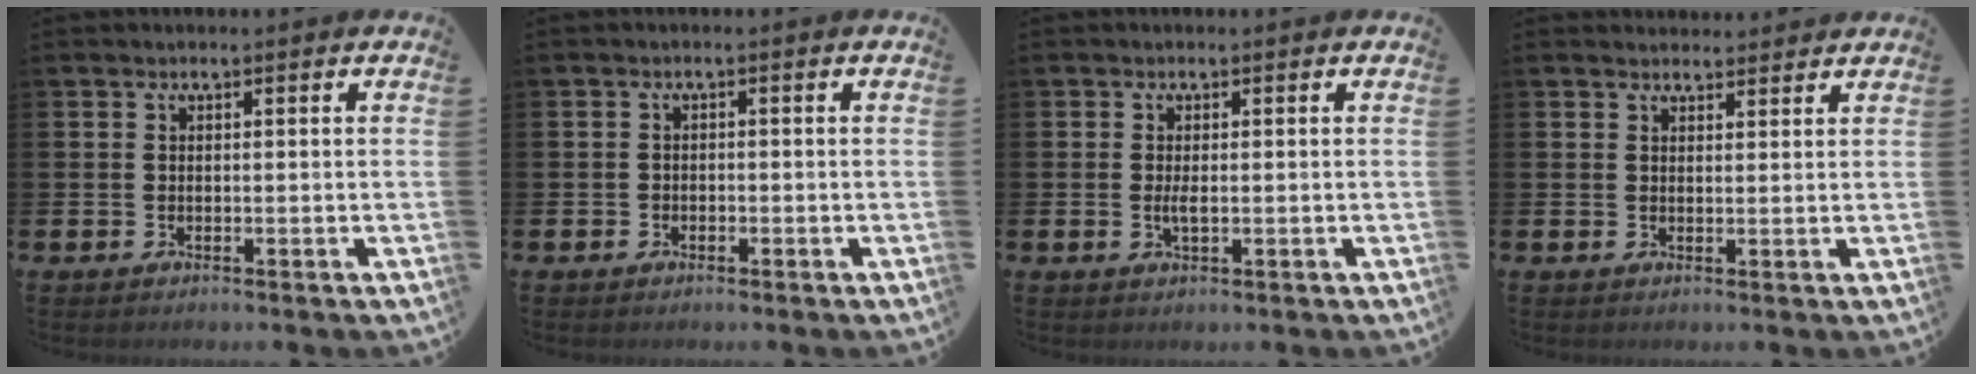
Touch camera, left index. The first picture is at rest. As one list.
[{"total": 0.9, "force": [-0.6, 0.7, 0.1], "torque": [-0.007, 0.005, -0.013]}, {"total": 1.6, "force": [0.0, 0.5, 1.5], "torque": [-0.023, -0.002, -0.002]}, {"total": 2.2, "force": [2.1, 0.5, -0.1], "torque": [0.012, -0.012, 0.036]}]